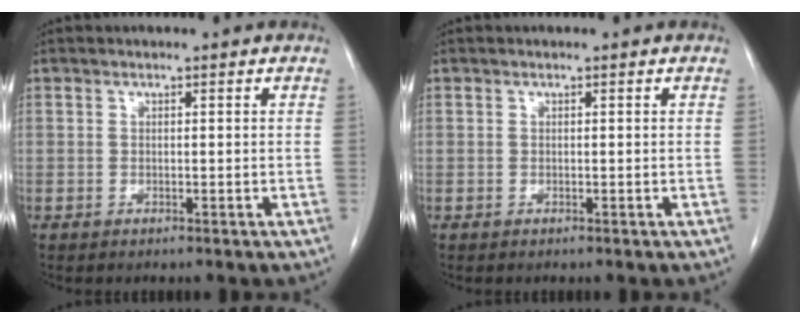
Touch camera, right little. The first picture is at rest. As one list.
[{"total": 0.0}]